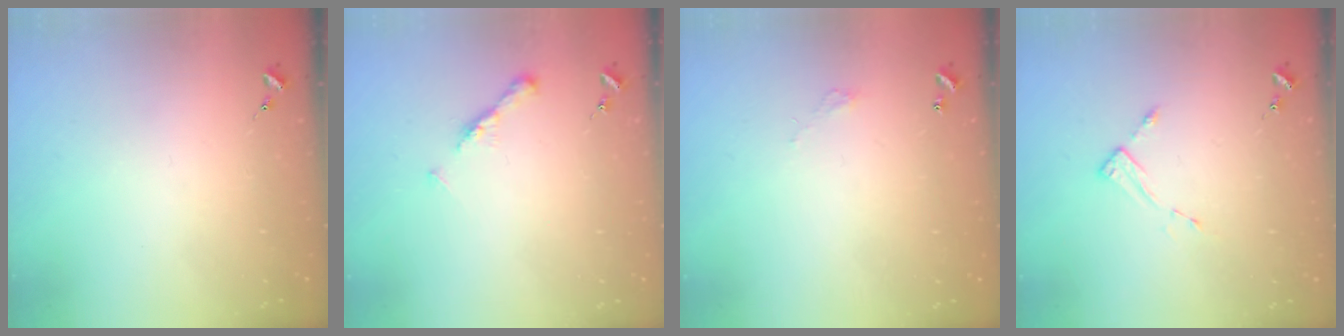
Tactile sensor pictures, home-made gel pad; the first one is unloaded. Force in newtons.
{"total": 6.8, "press": 6.7, "slide": 0.6}
{"total": 2.7, "press": 2.7, "slide": 0.2}
{"total": 2.6, "press": 2.6, "slide": 0.4}